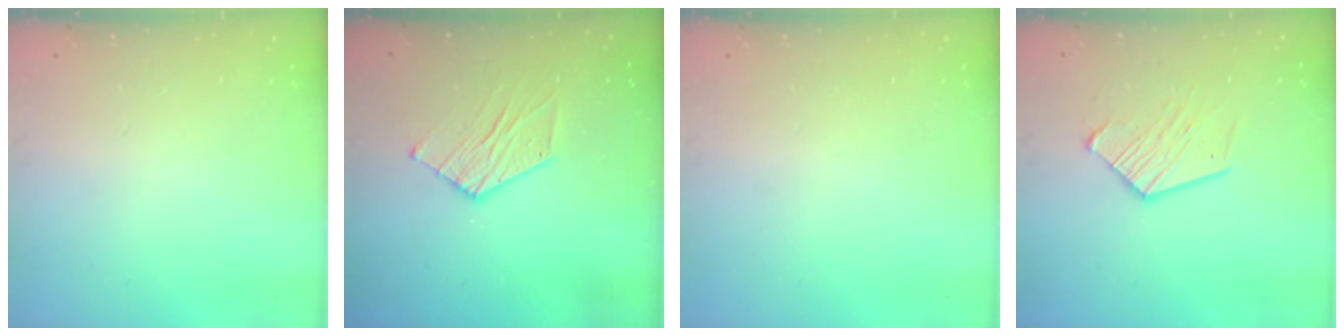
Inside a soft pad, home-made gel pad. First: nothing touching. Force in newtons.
{"total": 7.7, "press": 7.7, "slide": 0.1}
{"total": 0.0}
{"total": 10.3, "press": 10.2, "slide": 0.7}